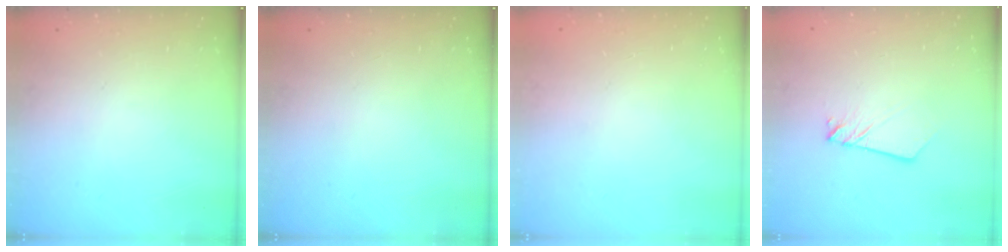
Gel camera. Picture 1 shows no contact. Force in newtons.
{"total": 0.0}
{"total": 0.0}
{"total": 2.7, "press": 2.6, "slide": 0.3}